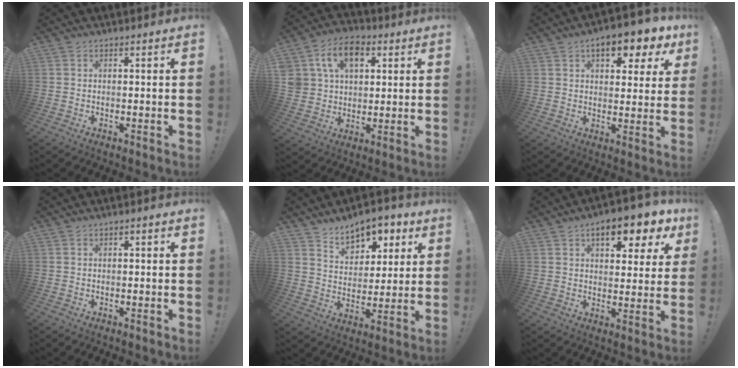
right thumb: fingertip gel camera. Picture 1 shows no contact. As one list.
[{"total": 14.2, "force": [5.8, 10.3, 7.7], "torque": [-0.122, -0.011, 0.114]}, {"total": 9.8, "force": [5.0, 4.3, 7.2], "torque": [-0.090, -0.025, 0.082]}, {"total": 0.9, "force": [-0.7, 0.3, 0.5], "torque": [-0.011, 0.004, -0.012]}, {"total": 10.1, "force": [7.1, 5.9, 3.9], "torque": [-0.050, -0.053, 0.132]}, {"total": 10.5, "force": [5.2, 4.3, 8.0], "torque": [-0.105, -0.024, 0.083]}]